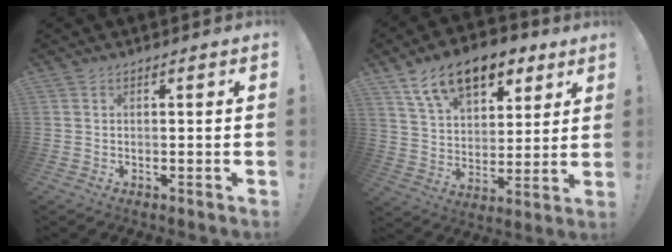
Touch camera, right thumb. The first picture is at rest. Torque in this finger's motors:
{"motor_torque": [1.14, 1.33, 0.89, 0.98, 0.06]}